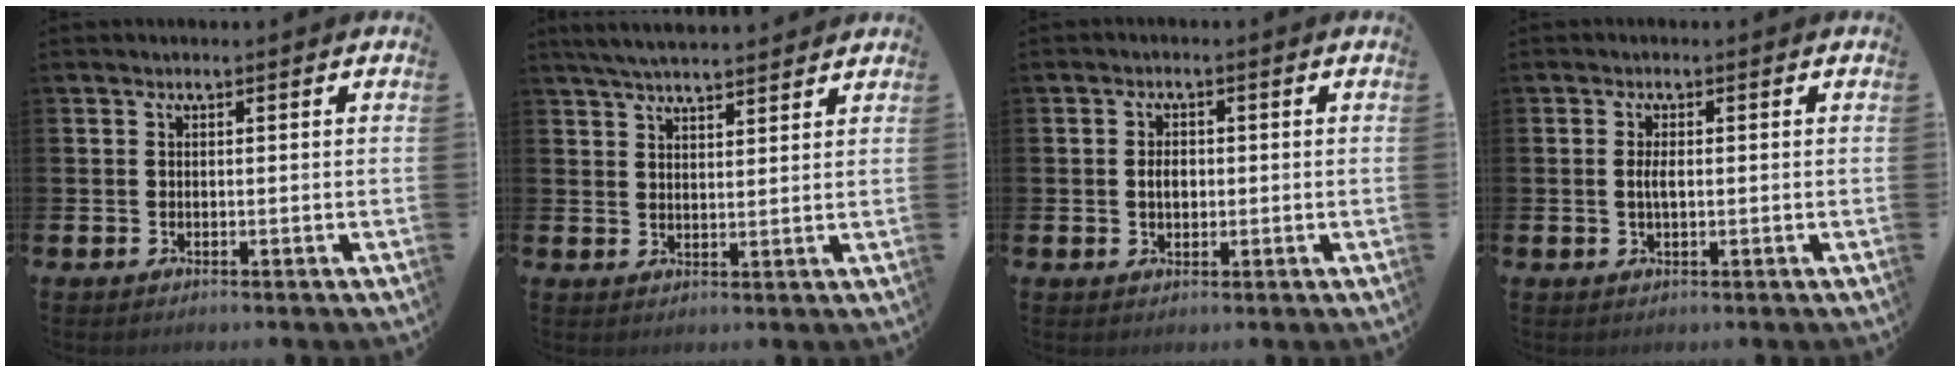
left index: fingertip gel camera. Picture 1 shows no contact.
{"total": 4.8, "force": [4.7, 0.4, 1.1], "torque": [-0.038, -0.015, 0.087]}
{"total": 2.4, "force": [0.1, 1.7, 1.8], "torque": [-0.012, -0.002, -0.005]}
{"total": 1.9, "force": [0.0, 0.7, 1.8], "torque": [-0.029, 0.000, -0.003]}